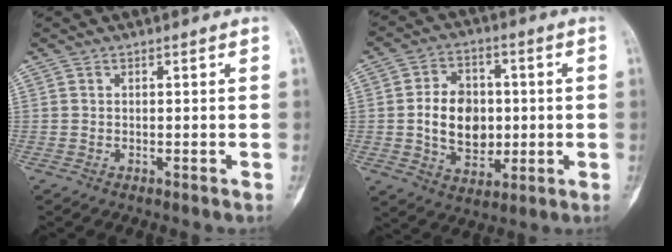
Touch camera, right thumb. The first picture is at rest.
{"total": 12.1, "force": [0.0, 9.0, 8.1], "torque": [-0.102, 0.007, 0.004]}